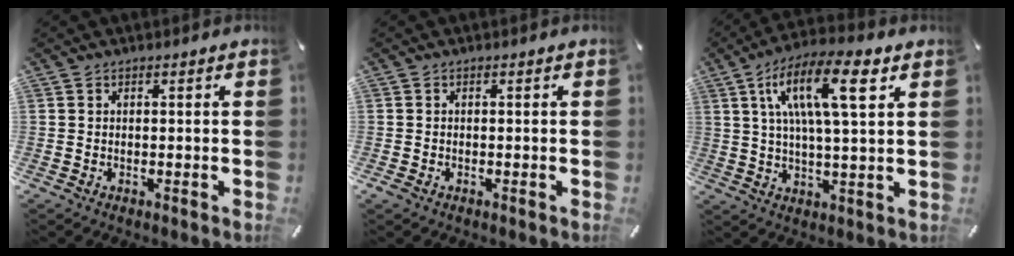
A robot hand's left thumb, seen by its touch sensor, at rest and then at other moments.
{"total": 0.7, "force": [-0.5, 0.5, 0.3], "torque": [-0.004, 0.000, -0.010]}
{"total": 14.0, "force": [5.6, 3.9, 12.2], "torque": [-0.231, 0.003, 0.090]}